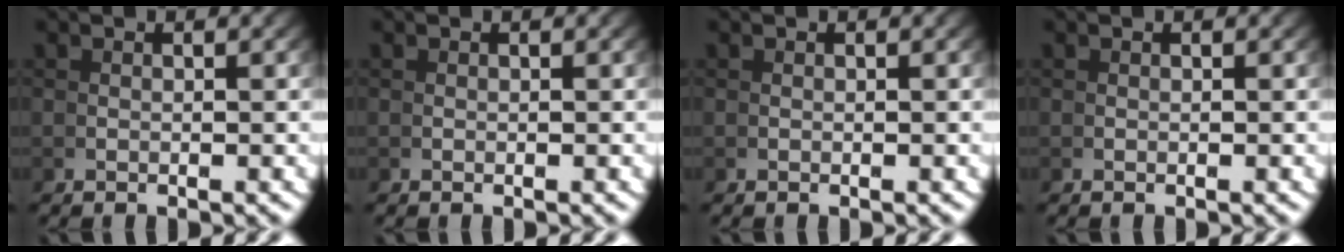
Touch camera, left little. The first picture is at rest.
{"total": 0.0}
{"total": 0.0}
{"total": 0.0}